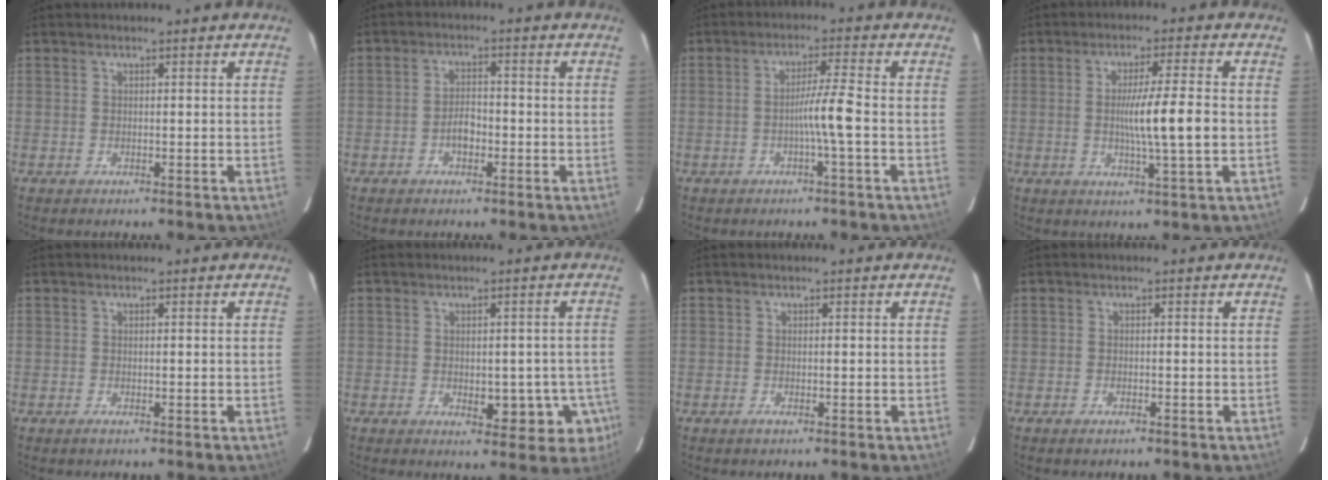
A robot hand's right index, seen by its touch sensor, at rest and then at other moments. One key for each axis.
{"total": 3.1, "fx": -1.2, "fy": 1.5, "fz": 2.4, "tx": -0.045, "ty": 0.006, "tz": -0.022}
{"total": 4.7, "fx": -1.2, "fy": -1.0, "fz": 4.5, "tx": -0.078, "ty": 0.004, "tz": -0.022}
{"total": 8.2, "fx": -0.5, "fy": -0.7, "fz": 8.1, "tx": -0.137, "ty": -0.009, "tz": -0.009}
{"total": 0.7, "fx": -0.3, "fy": 0.2, "fz": 0.6, "tx": -0.009, "ty": -0.001, "tz": -0.005}
{"total": 7.4, "fx": -2.4, "fy": 4.1, "fz": 5.7, "tx": -0.045, "ty": 0.010, "tz": -0.021}
{"total": 0.7, "fx": -0.4, "fy": 0.1, "fz": 0.6, "tx": -0.010, "ty": -0.001, "tz": -0.006}
{"total": 0.8, "fx": -0.6, "fy": 0.2, "fz": 0.4, "tx": -0.012, "ty": -0.001, "tz": -0.008}